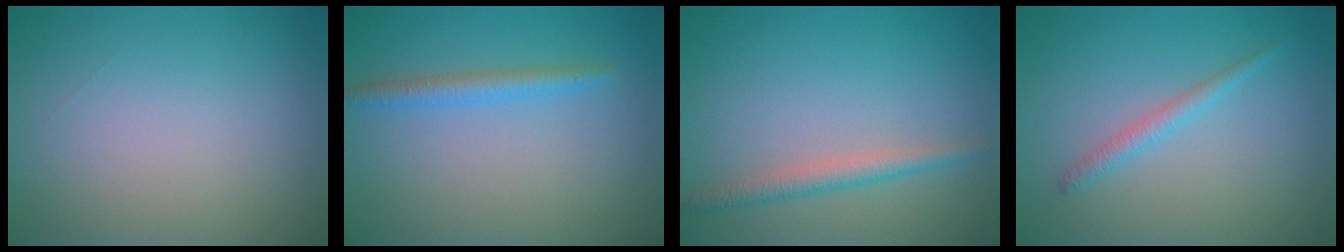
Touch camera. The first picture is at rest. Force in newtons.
{"total": 1.9, "press": 1.9, "slide": 0.2}
{"total": 2.0, "press": 2.0, "slide": 0.0}
{"total": 1.4, "press": 1.4, "slide": 0.1}